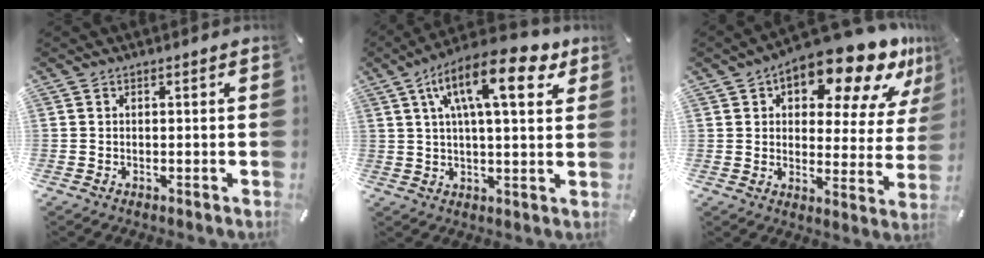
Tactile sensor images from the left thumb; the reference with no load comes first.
{"total": 16.8, "force": [7.5, 6.1, 13.8], "torque": [-0.232, -0.008, 0.119]}
{"total": 18.6, "force": [13.2, 7.5, 10.8], "torque": [-0.152, -0.099, 0.218]}